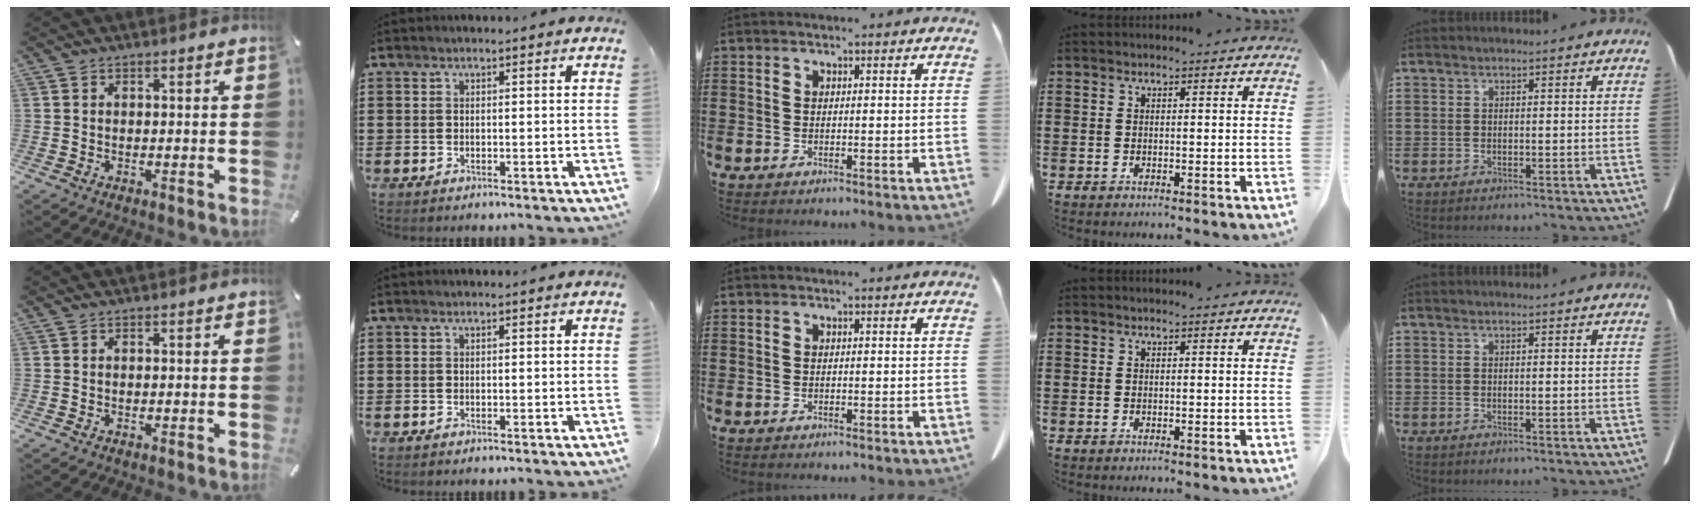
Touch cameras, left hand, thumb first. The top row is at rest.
{}